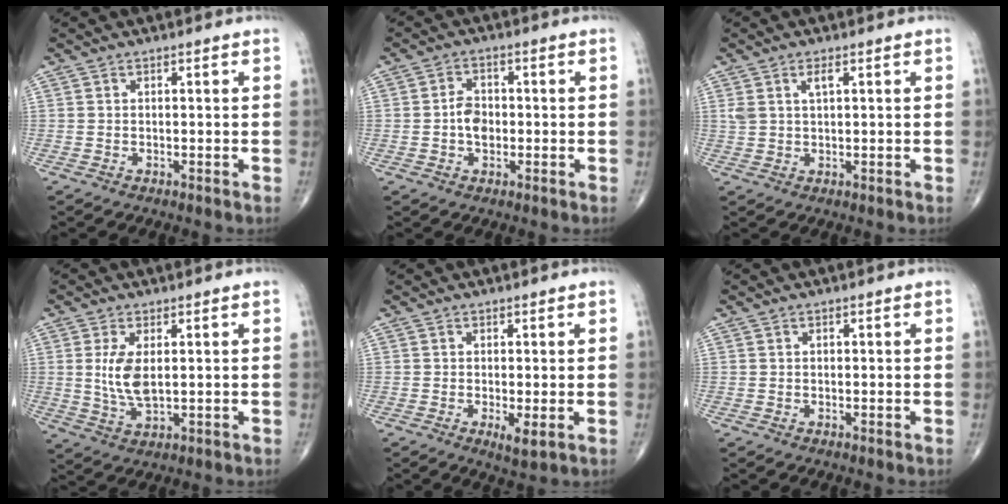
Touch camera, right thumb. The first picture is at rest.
{"total": 4.3, "force": [-0.6, 3.0, 3.1], "torque": [-0.045, 0.009, -0.016]}
{"total": 3.1, "force": [1.4, 1.2, 2.4], "torque": [-0.052, 0.004, 0.031]}
{"total": 6.6, "force": [1.0, 2.9, 5.9], "torque": [-0.121, -0.013, 0.027]}
{"total": 2.7, "force": [-0.4, 0.7, 2.6], "torque": [-0.047, -0.011, -0.007]}
{"total": 0.0}